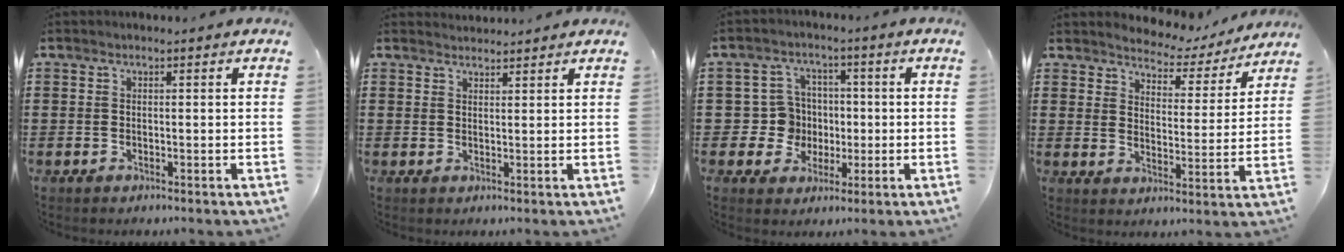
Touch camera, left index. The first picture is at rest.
{"total": 1.5, "force": [1.4, 0.1, 0.0], "torque": [-0.002, 0.001, 0.028]}
{"total": 6.5, "force": [-0.1, 6.4, 1.4], "torque": [-0.048, 0.012, 0.002]}
{"total": 3.8, "force": [3.7, 0.6, -0.2], "torque": [-0.023, -0.031, 0.059]}